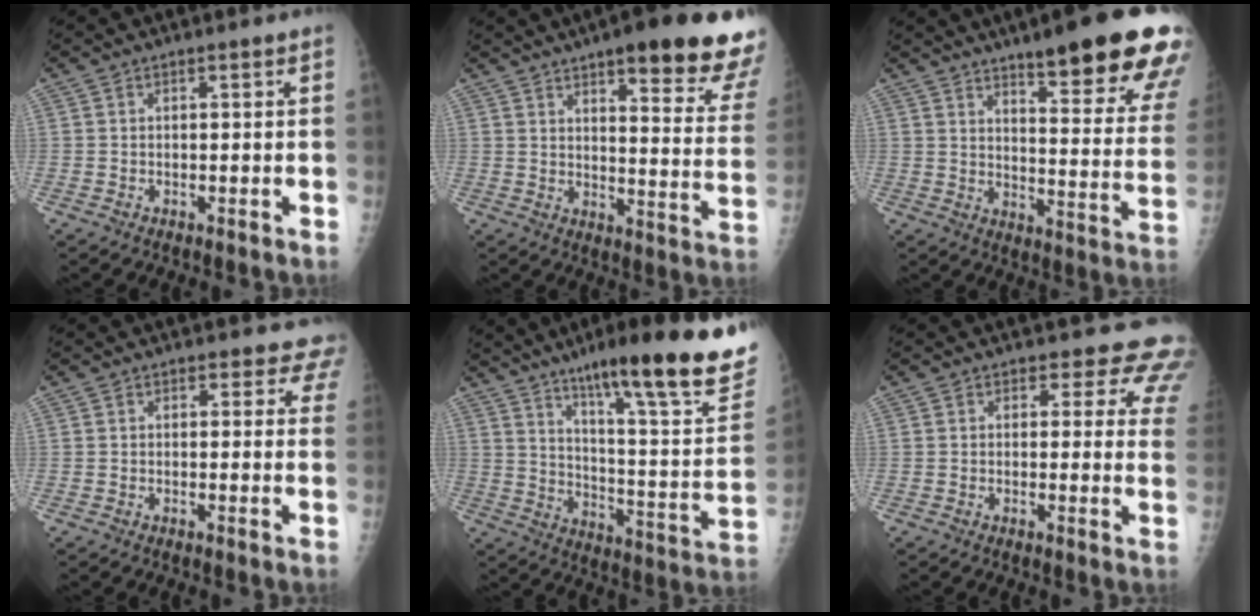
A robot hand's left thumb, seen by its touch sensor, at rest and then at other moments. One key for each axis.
{"total": 22.4, "fx": 15.5, "fy": 4.2, "fz": 15.7, "tx": -0.176, "ty": -0.060, "tz": 0.191}
{"total": 23.5, "fx": 15.7, "fy": 4.3, "fz": 17.0, "tx": -0.197, "ty": -0.072, "tz": 0.207}
{"total": 4.2, "fx": 3.6, "fy": 2.2, "fz": 0.3, "tx": 0.037, "ty": -0.016, "tz": 0.016}
{"total": 28.7, "fx": 18.8, "fy": 4.0, "fz": 21.3, "tx": -0.278, "ty": -0.075, "tz": 0.278}
{"total": 9.3, "fx": 8.0, "fy": 4.2, "fz": 2.2, "tx": 0.029, "ty": -0.038, "tz": 0.056}